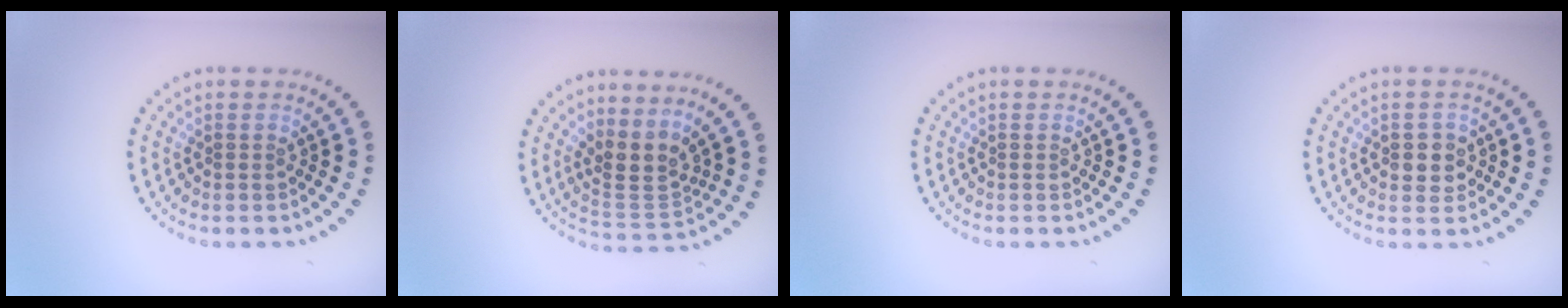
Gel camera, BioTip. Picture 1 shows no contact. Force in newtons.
{"total": 3.1, "press": 2.3, "slide": 2.1}
{"total": 0.0}
{"total": 2.0, "press": 2.0, "slide": 0.6}